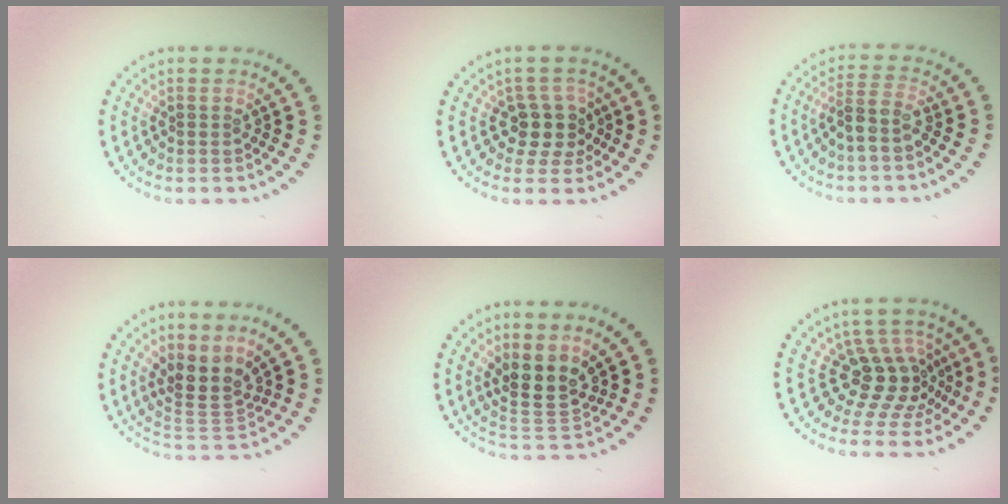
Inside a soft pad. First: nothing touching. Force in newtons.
{"total": 2.7, "press": 2.2, "slide": 1.6}
{"total": 2.5, "press": 2.0, "slide": 1.5}
{"total": 3.5, "press": 2.6, "slide": 2.3}
{"total": 3.9, "press": 3.3, "slide": 2.1}
{"total": 4.2, "press": 3.0, "slide": 3.0}